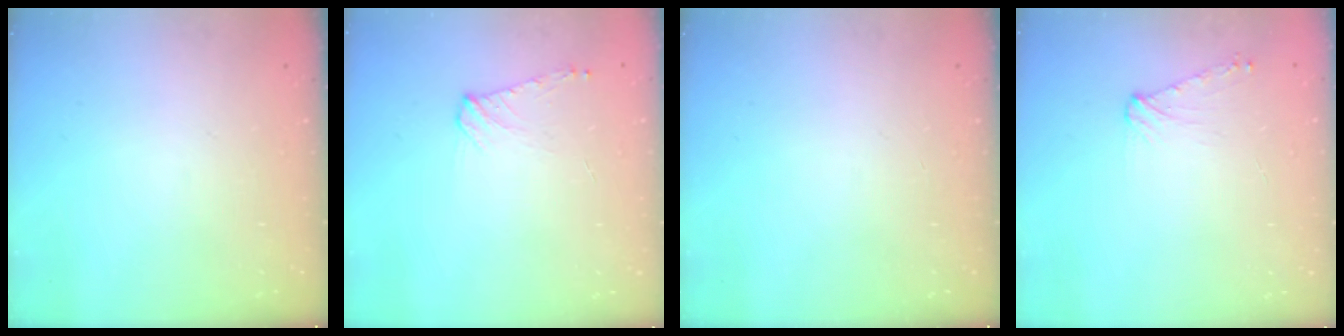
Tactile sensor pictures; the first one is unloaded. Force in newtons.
{"total": 7.1, "press": 7.0, "slide": 1.1}
{"total": 0.0}
{"total": 5.4, "press": 5.4, "slide": 0.8}